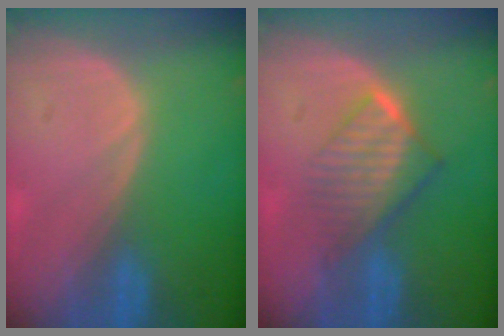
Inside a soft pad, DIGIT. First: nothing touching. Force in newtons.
{"total": 6.7, "press": 6.1, "slide": 2.9}